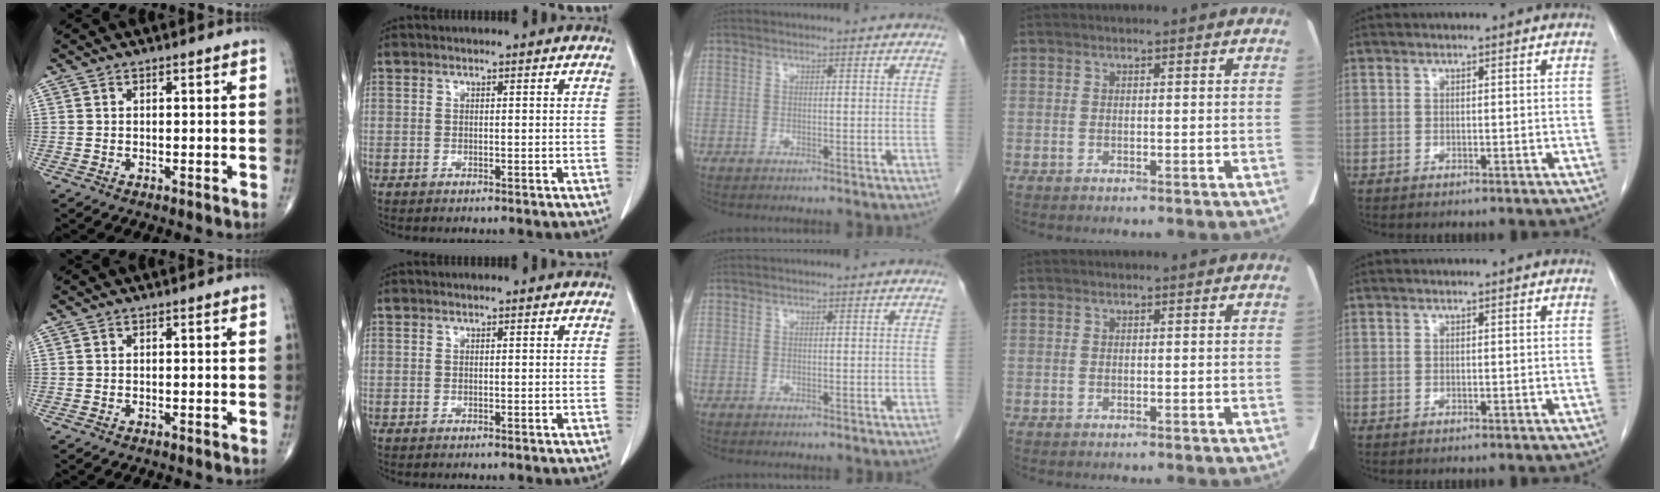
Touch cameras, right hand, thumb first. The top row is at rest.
{}